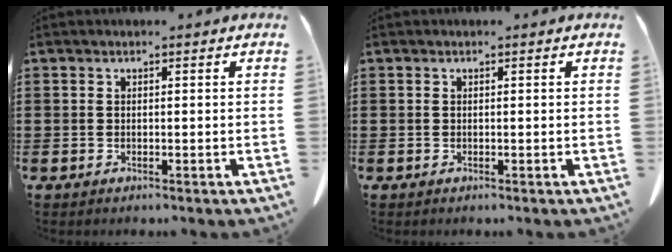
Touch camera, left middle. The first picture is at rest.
{"total": 0.0}